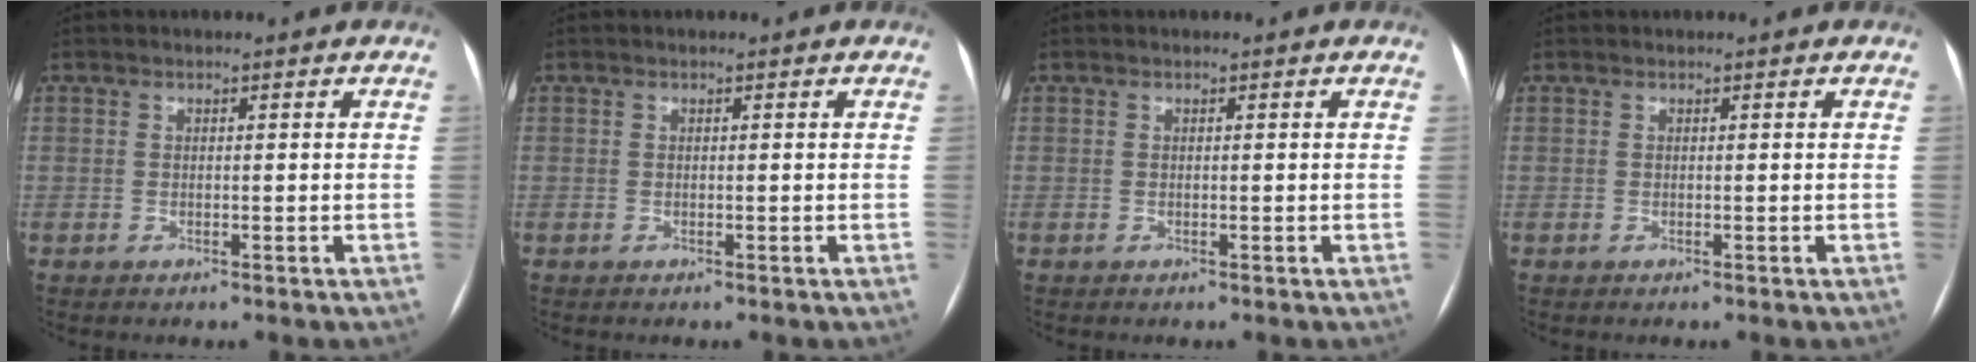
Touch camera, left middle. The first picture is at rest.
{"total": 0.0}
{"total": 0.0}
{"total": 0.0}